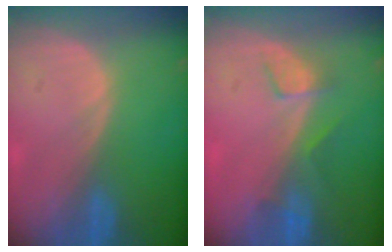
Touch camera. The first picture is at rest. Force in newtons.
{"total": 3.6, "press": 3.3, "slide": 1.4}